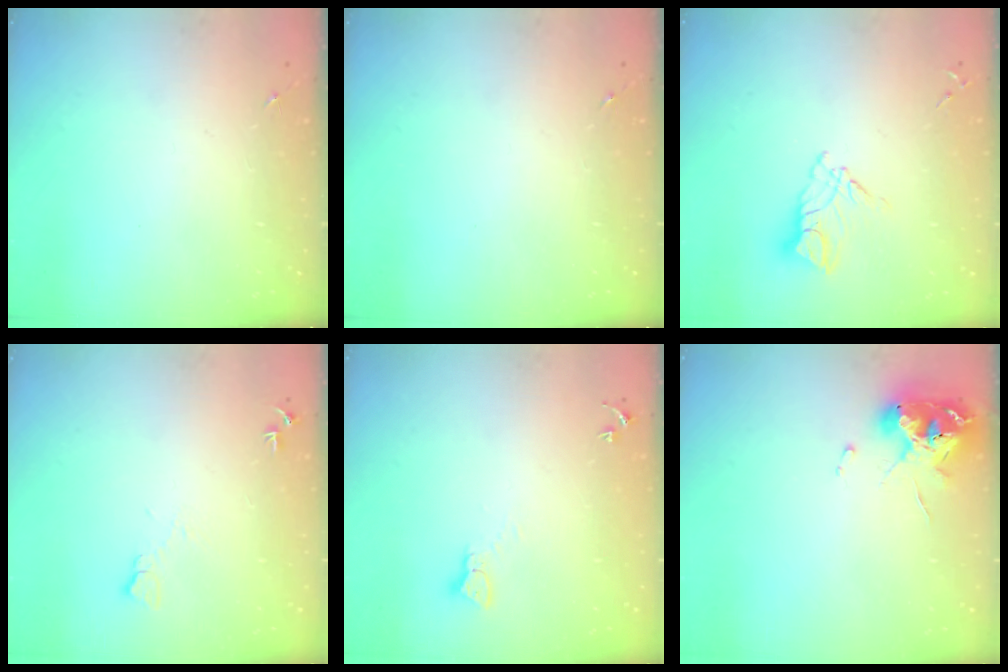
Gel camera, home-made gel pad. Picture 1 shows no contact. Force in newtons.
{"total": 0.0}
{"total": 10.7, "press": 10.6, "slide": 0.9}
{"total": 6.6, "press": 6.6, "slide": 0.7}
{"total": 2.3, "press": 2.3, "slide": 0.3}
{"total": 10.3, "press": 10.3, "slide": 1.3}